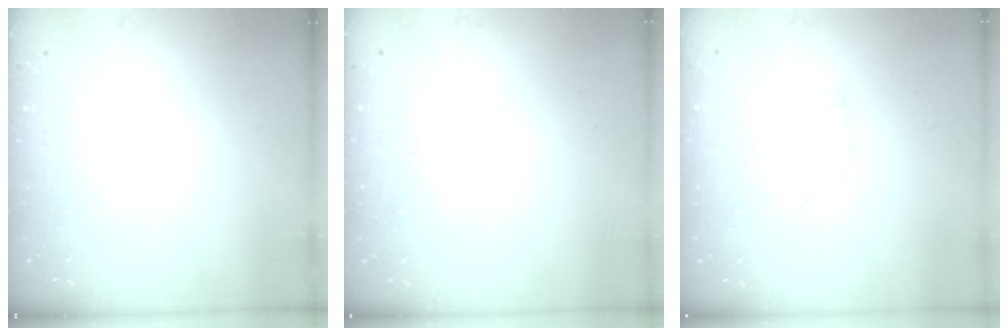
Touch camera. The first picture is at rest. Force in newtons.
{"total": 2.9, "press": 2.8, "slide": 0.8}
{"total": 3.3, "press": 3.2, "slide": 0.9}